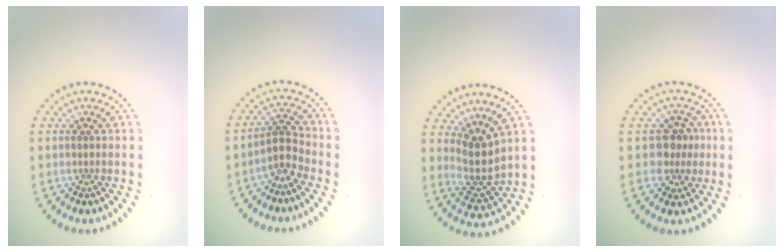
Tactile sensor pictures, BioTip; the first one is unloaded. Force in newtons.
{"total": 2.4, "press": 1.7, "slide": 1.7}
{"total": 3.3, "press": 2.6, "slide": 2.1}
{"total": 2.7, "press": 2.5, "slide": 1.1}